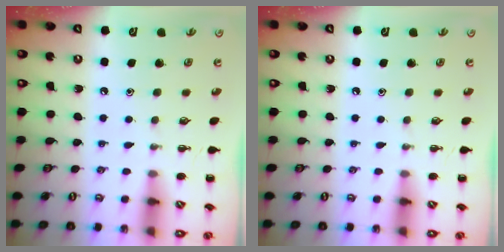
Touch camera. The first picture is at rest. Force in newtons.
{"total": 0.0}